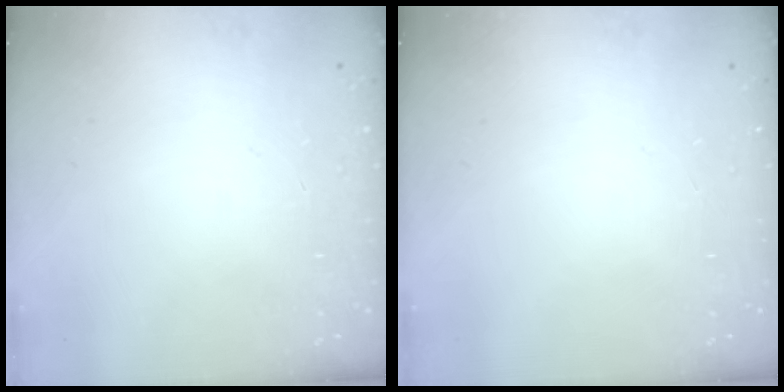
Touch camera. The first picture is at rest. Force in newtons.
{"total": 0.0}